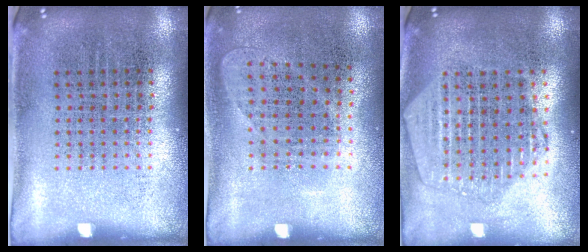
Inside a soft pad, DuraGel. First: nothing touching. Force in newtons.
{"total": 0.9, "press": 0.8, "slide": 0.4}
{"total": 2.2, "press": 1.9, "slide": 0.9}